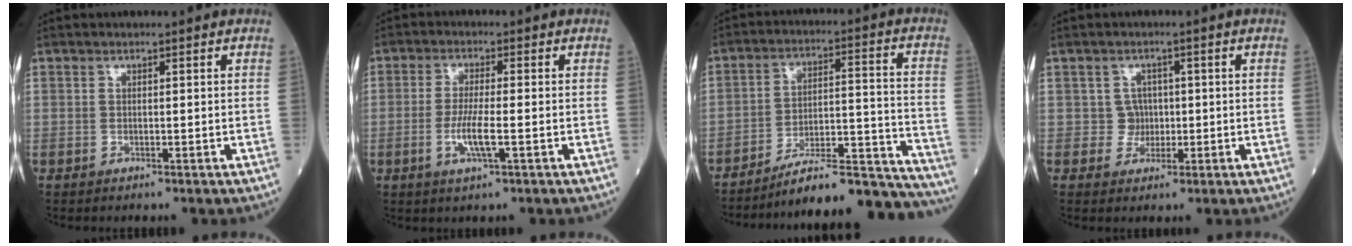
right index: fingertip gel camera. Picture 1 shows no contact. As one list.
[{"total": 5.1, "force": [-1.4, 0.2, 4.8], "torque": [-0.099, -0.009, -0.027]}, {"total": 20.9, "force": [-19.8, 1.3, 6.4], "torque": [-0.056, 0.032, -0.289]}, {"total": 2.4, "force": [-0.1, 2.4, 0.1], "torque": [0.007, 0.007, -0.003]}]